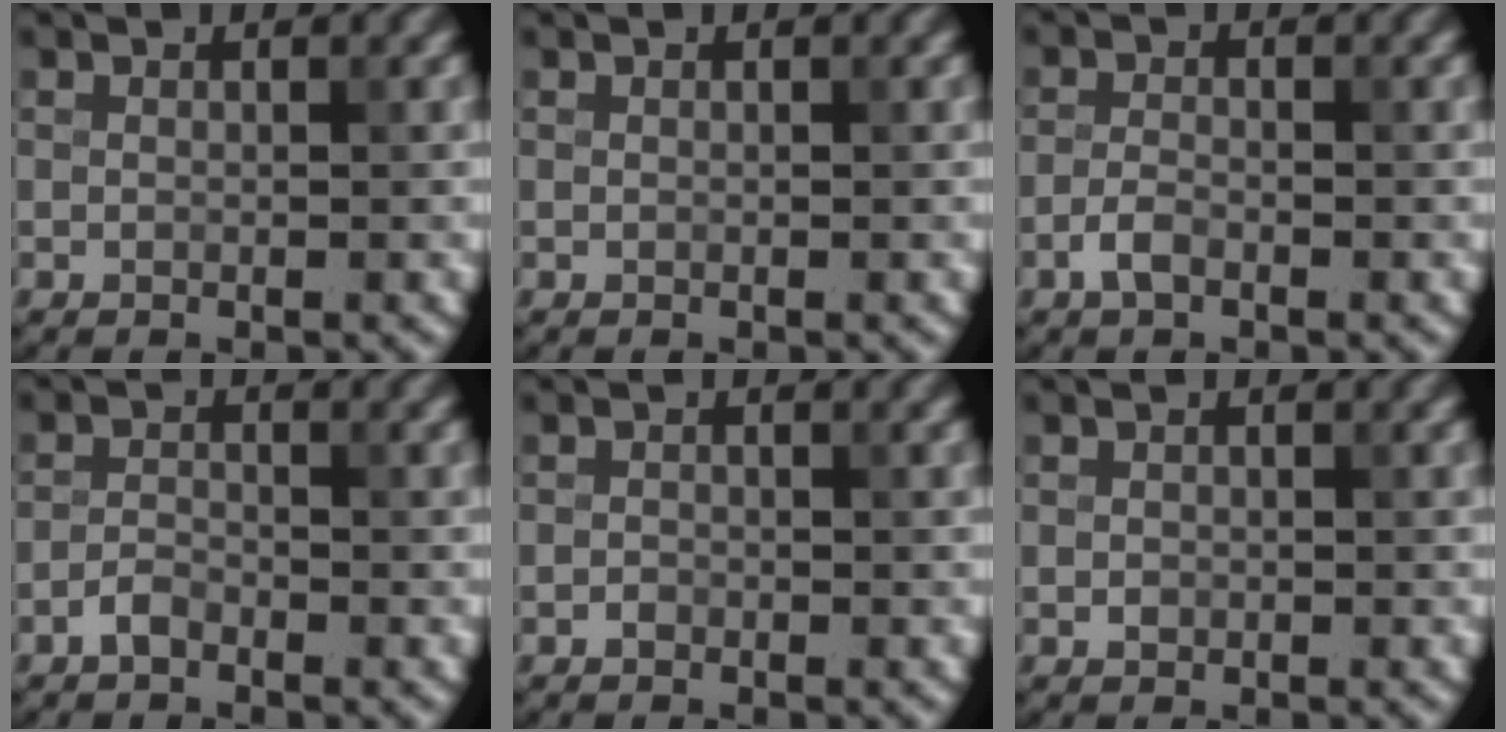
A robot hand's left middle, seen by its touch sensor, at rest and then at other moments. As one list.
[{"total": 0.0}, {"total": 1.7, "force": [-1.0, 0.7, 1.1], "torque": [-0.024, 0.003, -0.025]}, {"total": 1.4, "force": [-1.0, 0.6, 0.7], "torque": [-0.014, 0.004, -0.024]}, {"total": 0.6, "force": [-0.4, 0.4, 0.2], "torque": [-0.001, -0.001, -0.008]}, {"total": 0.6, "force": [-0.2, 0.6, 0.2], "torque": [0.000, -0.003, -0.004]}]